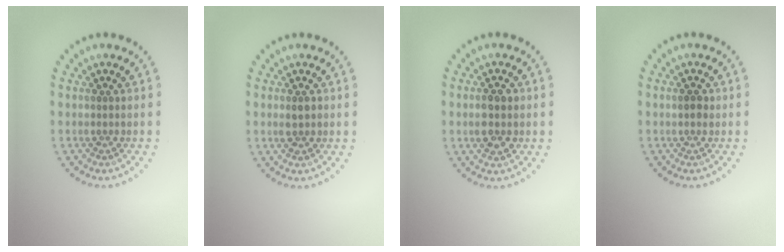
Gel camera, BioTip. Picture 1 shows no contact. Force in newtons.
{"total": 1.5, "press": 1.4, "slide": 0.3}
{"total": 3.0, "press": 3.0, "slide": 0.1}
{"total": 1.1, "press": 1.1, "slide": 0.2}